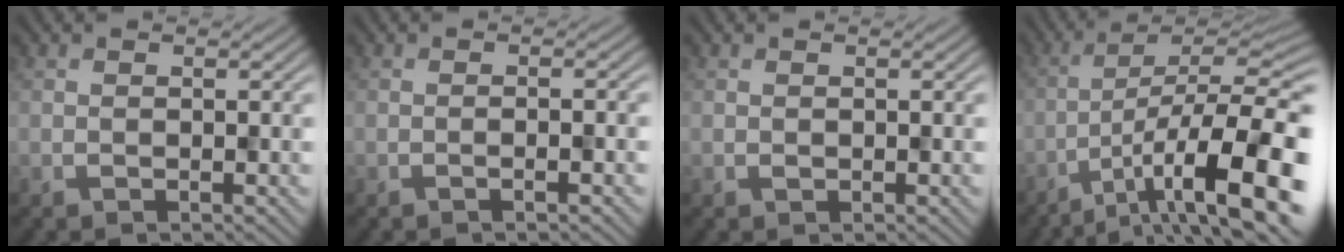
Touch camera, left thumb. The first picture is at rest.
{"total": 1.4, "force": [-0.6, 0.3, 1.2], "torque": [-0.014, 0.009, -0.015]}
{"total": 0.6, "force": [0.0, 0.6, 0.2], "torque": [-0.003, 0.000, 0.005]}
{"total": 15.1, "force": [-7.2, 4.2, 12.6], "torque": [-0.172, -0.009, -0.108]}